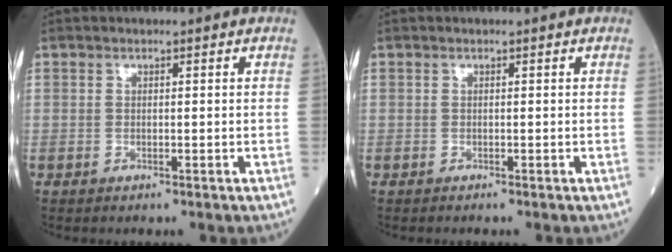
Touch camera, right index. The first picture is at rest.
{"total": 0.0}